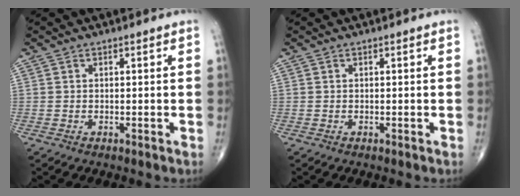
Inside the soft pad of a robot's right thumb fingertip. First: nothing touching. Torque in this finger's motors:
{"motor_torque": [0.00, 0.00, 0.00, 0.00, 0.00]}